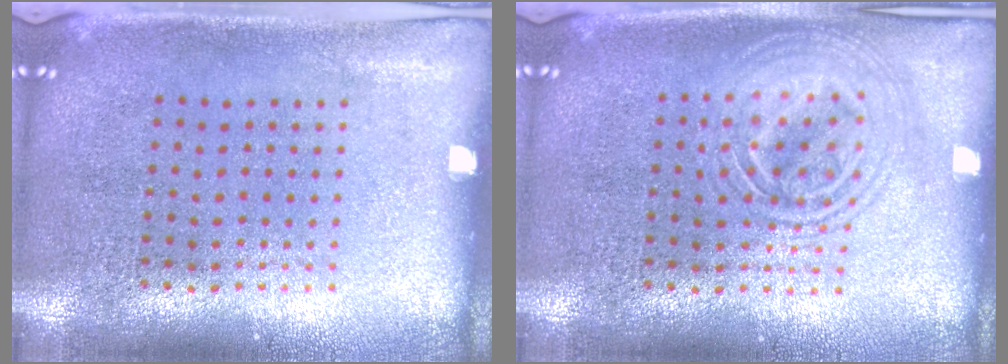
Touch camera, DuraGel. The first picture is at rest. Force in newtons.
{"total": 1.7, "press": 1.7, "slide": 0.3}